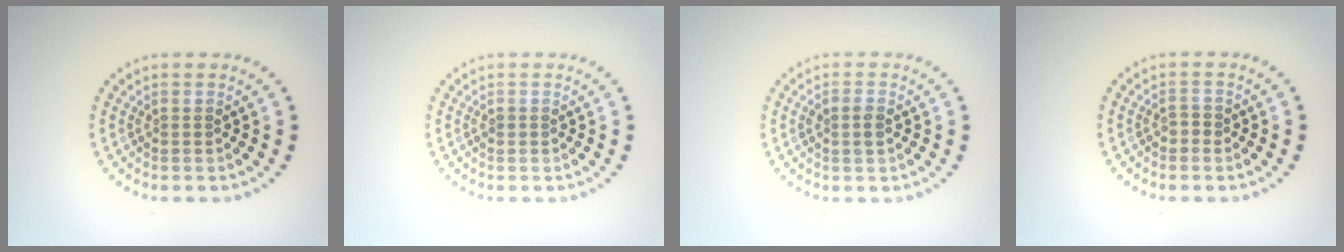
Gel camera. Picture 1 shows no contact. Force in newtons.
{"total": 0.6, "press": 0.6, "slide": 0.1}
{"total": 1.5, "press": 1.5, "slide": 0.2}
{"total": 0.9, "press": 0.8, "slide": 0.4}